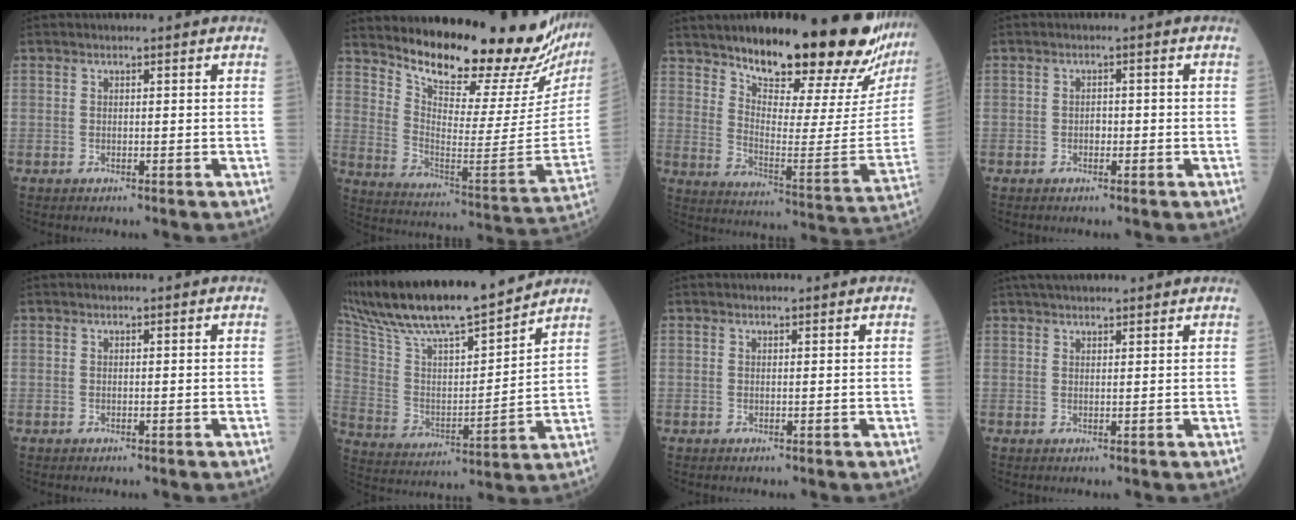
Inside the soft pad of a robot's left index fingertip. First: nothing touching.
{"total": 25.4, "force": [23.4, 3.0, 9.5], "torque": [-0.155, -0.117, 0.317]}
{"total": 23.8, "force": [20.0, 2.6, 12.8], "torque": [-0.197, -0.072, 0.274]}
{"total": 1.2, "force": [-0.4, 0.8, 0.8], "torque": [-0.011, 0.004, -0.007]}
{"total": 0.0}
{"total": 21.7, "force": [19.0, 2.2, 10.4], "torque": [-0.200, 0.011, 0.329]}
{"total": 0.7, "force": [0.7, 0.1, 0.1], "torque": [-0.010, 0.003, 0.009]}
{"total": 9.5, "force": [8.3, 1.5, 4.2], "torque": [-0.062, 0.037, 0.117]}